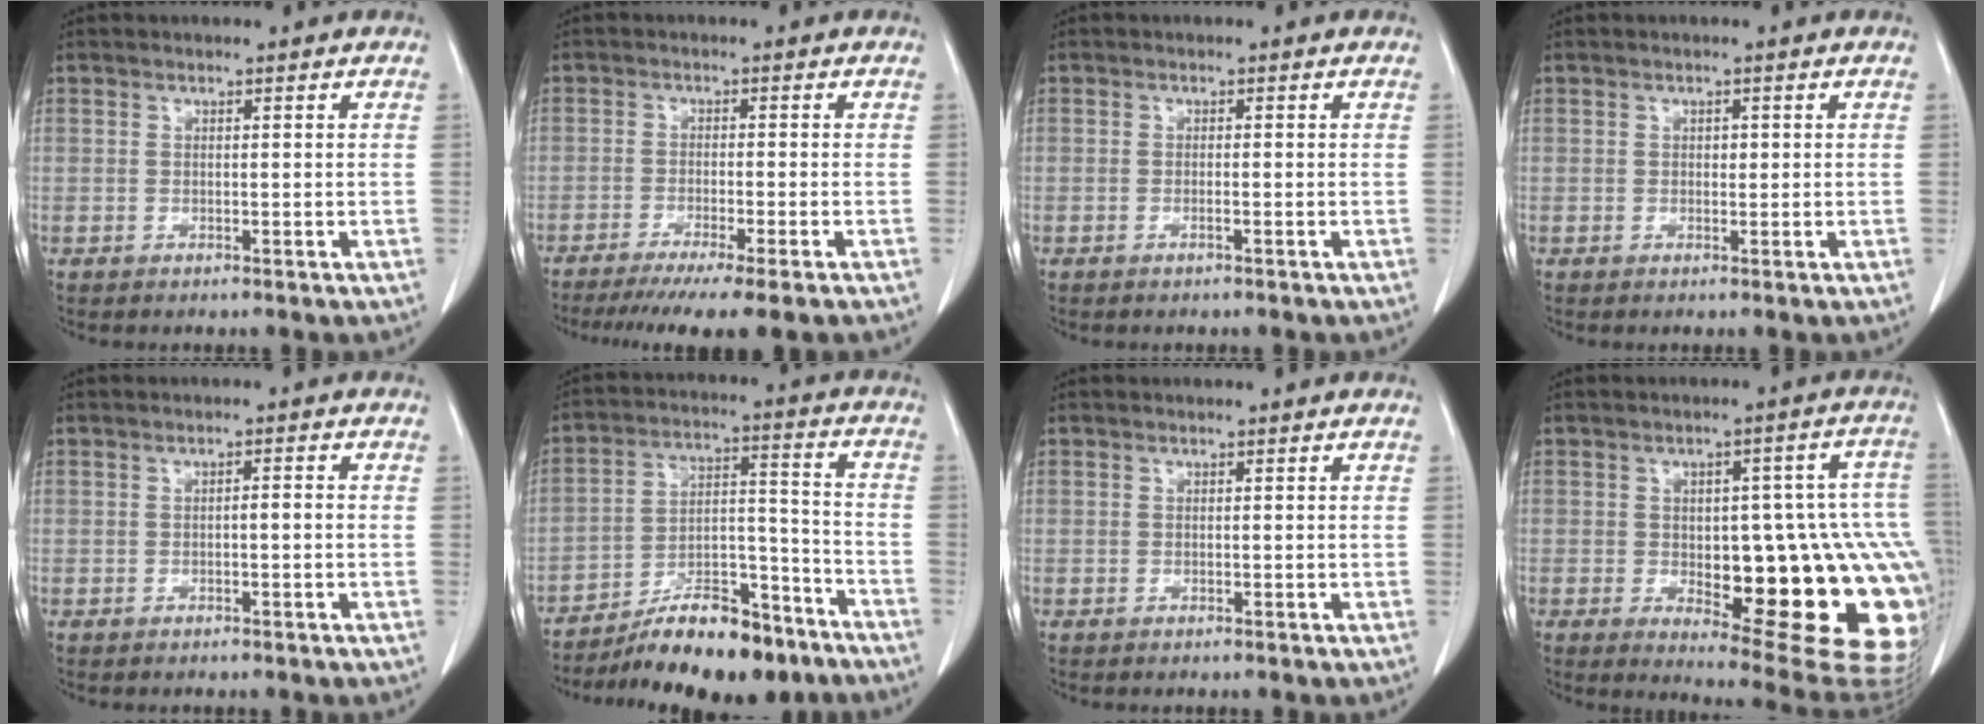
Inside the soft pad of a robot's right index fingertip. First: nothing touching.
{"total": 10.2, "force": [-8.1, -0.3, 6.2], "torque": [-0.074, -0.026, -0.123]}
{"total": 0.7, "force": [-0.3, 0.0, 0.6], "torque": [-0.012, 0.000, -0.004]}
{"total": 0.8, "force": [0.1, 0.6, 0.6], "torque": [-0.007, 0.001, 0.002]}
{"total": 1.2, "force": [-0.3, 0.2, 1.1], "torque": [-0.017, 0.003, -0.004]}
{"total": 15.9, "force": [-12.5, 4.7, 8.7], "torque": [-0.129, 0.031, -0.202]}
{"total": 0.0}
{"total": 23.9, "force": [-4.3, 7.5, 22.3], "torque": [-0.187, 0.022, -0.030]}